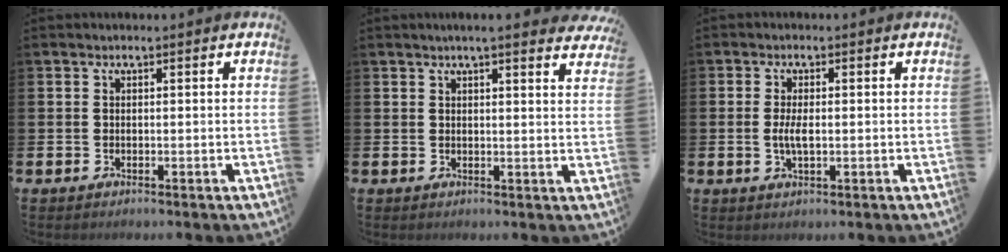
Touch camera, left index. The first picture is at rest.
{"total": 3.4, "force": [3.2, -0.1, 1.1], "torque": [-0.018, -0.016, 0.056]}
{"total": 2.8, "force": [-0.1, 1.0, 2.7], "torque": [-0.047, 0.001, -0.003]}